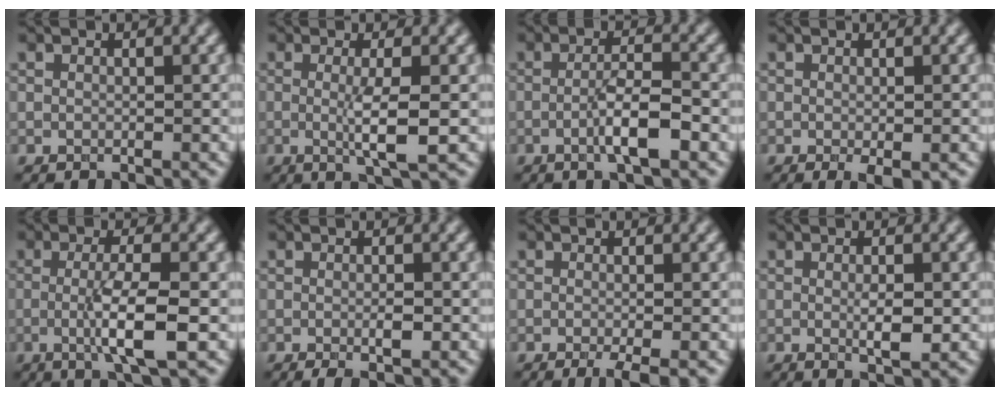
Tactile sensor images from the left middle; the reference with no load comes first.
{"total": 3.7, "force": [-0.2, 0.5, 3.7], "torque": [-0.067, -0.009, -0.003]}
{"total": 4.1, "force": [-1.3, 0.7, 3.8], "torque": [-0.067, 0.007, -0.028]}
{"total": 1.5, "force": [-0.6, 0.2, 1.4], "torque": [-0.024, -0.007, -0.008]}
{"total": 5.2, "force": [-0.8, 1.0, 5.0], "torque": [-0.088, -0.004, -0.018]}
{"total": 1.9, "force": [-0.5, 0.4, 1.8], "torque": [-0.029, -0.002, -0.010]}
{"total": 2.5, "force": [-1.4, 0.4, 2.1], "torque": [-0.032, -0.004, -0.027]}
{"total": 2.4, "force": [-0.2, 0.5, 2.4], "torque": [-0.043, -0.004, -0.001]}